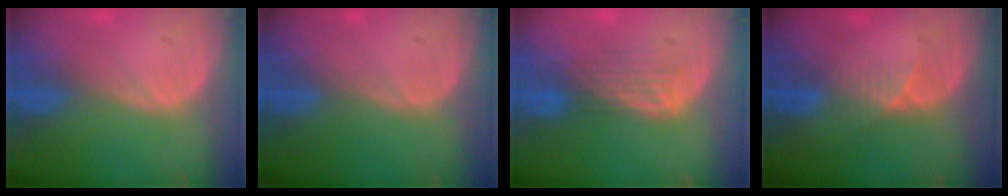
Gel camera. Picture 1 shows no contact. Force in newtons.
{"total": 0.0}
{"total": 4.6, "press": 3.8, "slide": 2.6}
{"total": 3.0, "press": 2.6, "slide": 1.5}